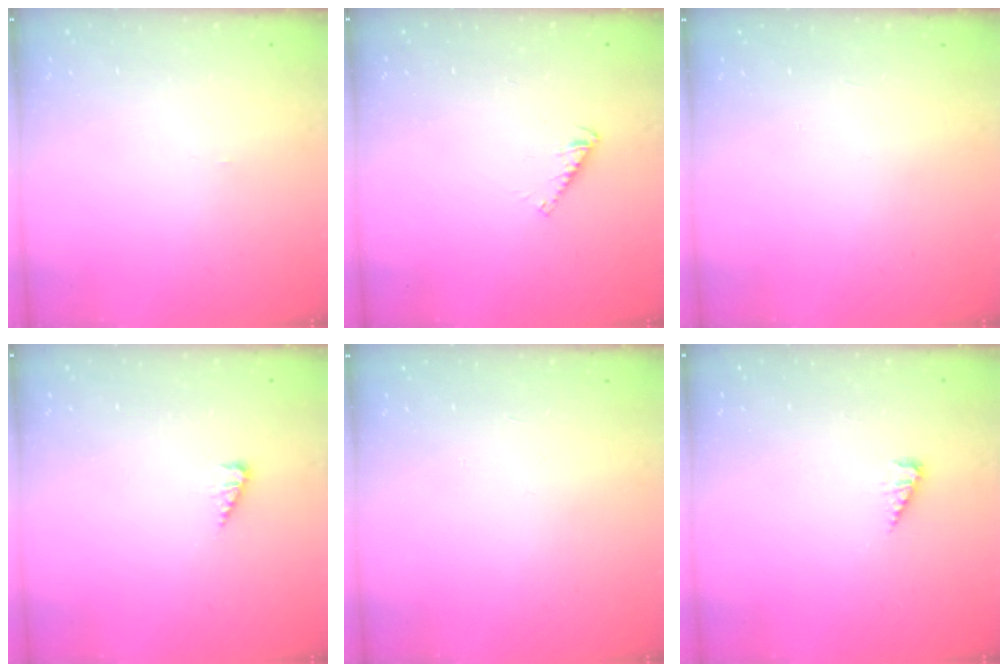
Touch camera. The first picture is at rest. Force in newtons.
{"total": 2.5, "press": 2.5, "slide": 0.0}
{"total": 0.0}
{"total": 2.7, "press": 2.7, "slide": 0.4}
{"total": 0.0}
{"total": 4.3, "press": 4.3, "slide": 0.4}